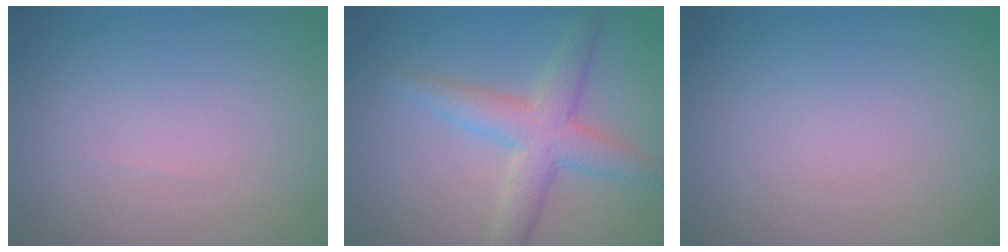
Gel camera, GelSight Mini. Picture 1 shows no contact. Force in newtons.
{"total": 4.3, "press": 4.3, "slide": 0.1}
{"total": 0.0}